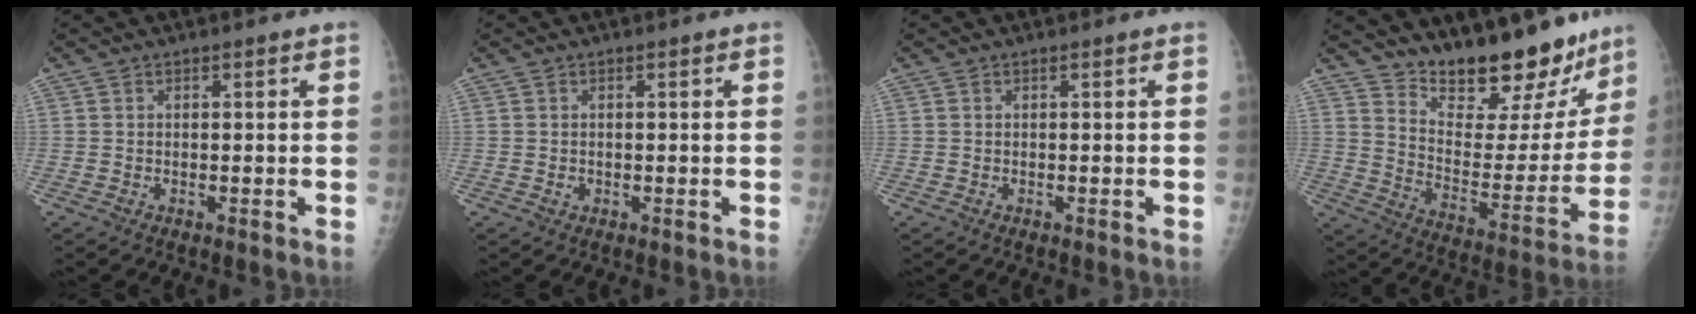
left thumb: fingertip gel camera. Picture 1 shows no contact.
{"total": 0.7, "force": [-0.1, 0.6, 0.2], "torque": [0.000, 0.001, -0.001]}
{"total": 0.0}
{"total": 22.2, "force": [18.8, 7.3, 9.1], "torque": [-0.093, -0.126, 0.275]}